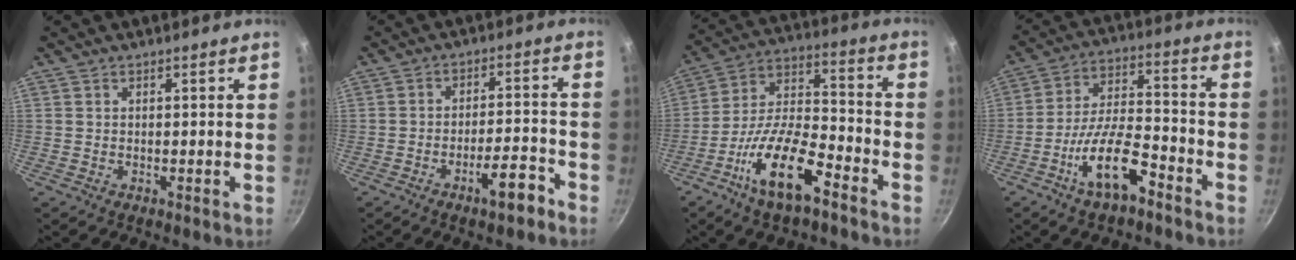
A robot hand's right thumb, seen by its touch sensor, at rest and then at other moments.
{"total": 7.1, "force": [-4.4, 1.9, 5.2], "torque": [-0.066, 0.039, -0.062]}
{"total": 16.6, "force": [-9.0, 6.1, 12.6], "torque": [-0.219, 0.055, -0.176]}
{"total": 13.0, "force": [-7.1, 4.8, 9.8], "torque": [-0.165, 0.049, -0.131]}